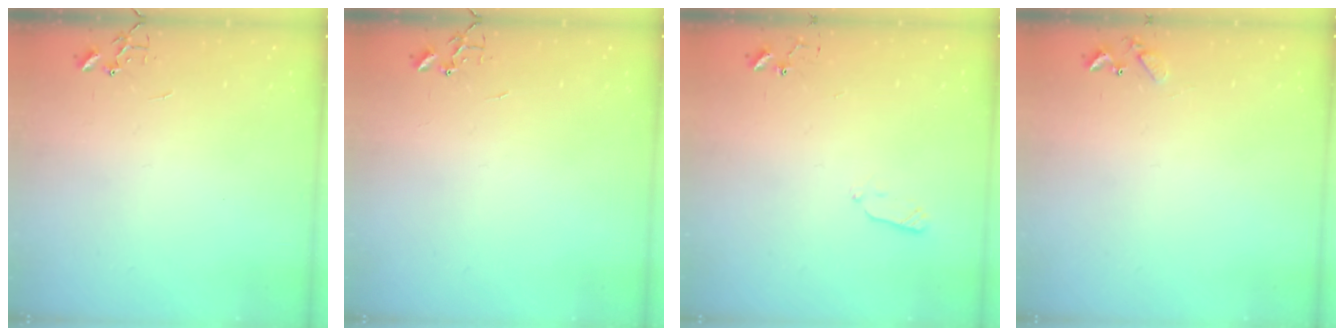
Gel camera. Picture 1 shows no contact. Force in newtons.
{"total": 0.0}
{"total": 4.7, "press": 4.6, "slide": 0.9}
{"total": 5.5, "press": 5.5, "slide": 0.4}